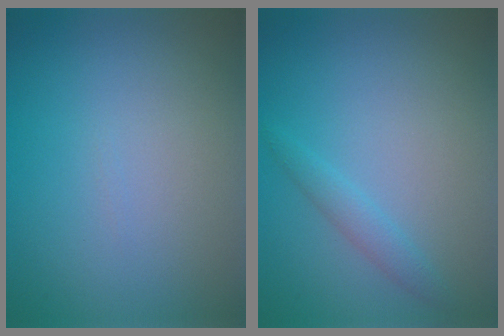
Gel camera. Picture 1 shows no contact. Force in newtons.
{"total": 1.5, "press": 1.5, "slide": 0.1}